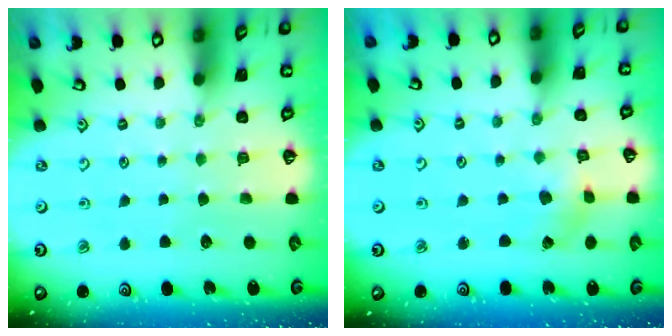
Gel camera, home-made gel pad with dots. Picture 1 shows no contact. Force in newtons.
{"total": 1.1, "press": 1.1, "slide": 0.3}